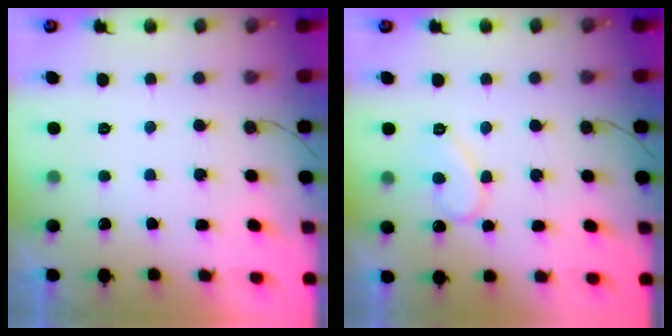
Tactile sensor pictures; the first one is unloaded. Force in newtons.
{"total": 9.5, "press": 9.5, "slide": 0.9}